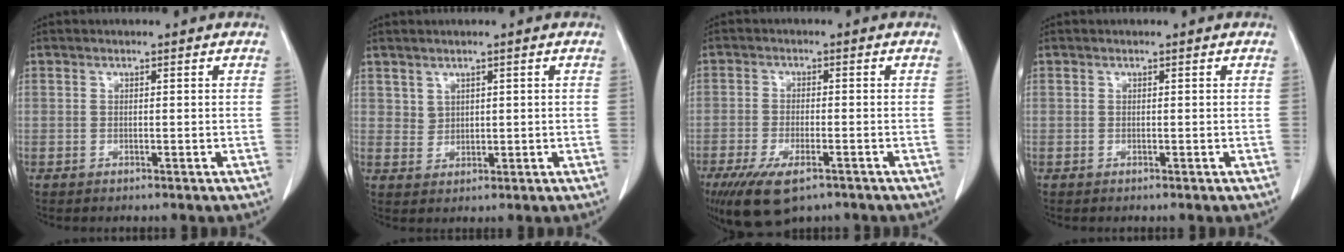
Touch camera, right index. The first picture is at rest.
{"total": 2.2, "force": [1.3, 1.7, 0.4], "torque": [-0.001, 0.001, 0.028]}
{"total": 8.9, "force": [-5.7, 3.1, 6.1], "torque": [-0.110, -0.017, -0.093]}
{"total": 0.0}